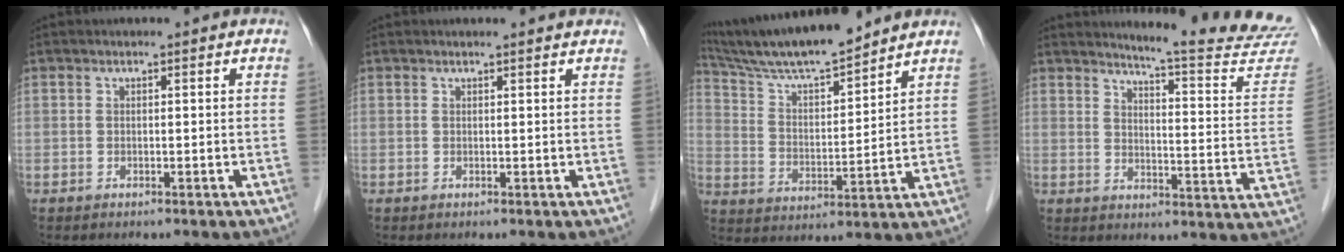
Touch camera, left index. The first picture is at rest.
{"total": 2.4, "force": [2.3, 0.2, 0.5], "torque": [-0.012, 0.008, 0.021]}
{"total": 14.5, "force": [13.1, 0.8, 6.1], "torque": [-0.119, 0.010, 0.235]}
{"total": 18.6, "force": [17.8, -0.5, 5.4], "torque": [-0.071, -0.122, 0.203]}